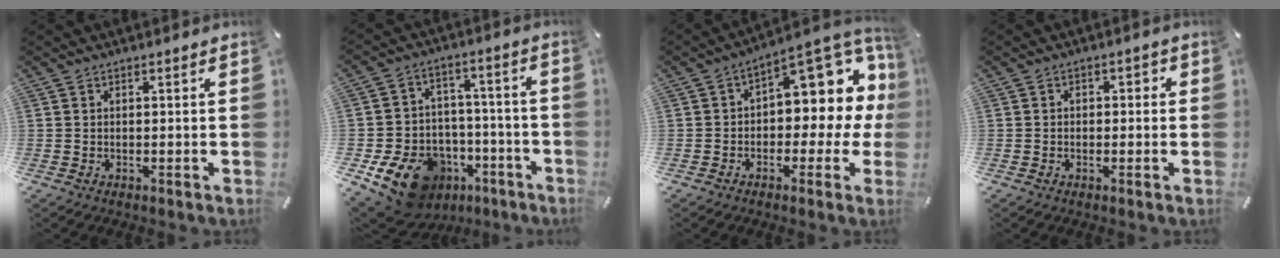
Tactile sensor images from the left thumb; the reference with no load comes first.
{"total": 15.4, "force": [-7.9, 11.3, 6.8], "torque": [-0.100, 0.045, -0.121]}
{"total": 12.4, "force": [5.5, 6.8, 8.8], "torque": [-0.104, -0.056, 0.089]}
{"total": 1.9, "force": [-0.9, 1.4, 1.0], "torque": [-0.018, 0.012, -0.021]}